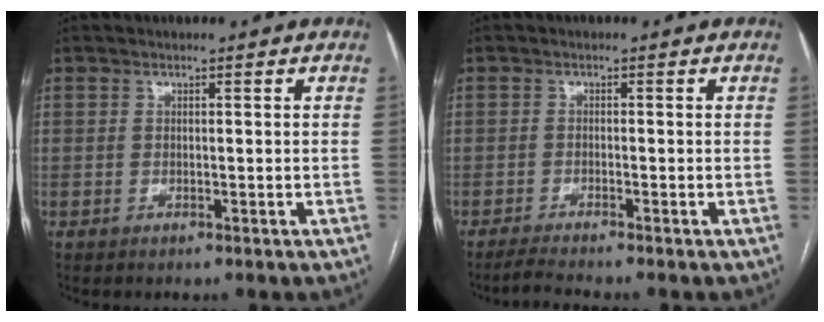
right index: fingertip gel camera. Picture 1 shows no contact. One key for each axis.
{"total": 2.8, "fx": -2.6, "fy": -0.8, "fz": 1.0, "tx": -0.023, "ty": -0.012, "tz": -0.051}